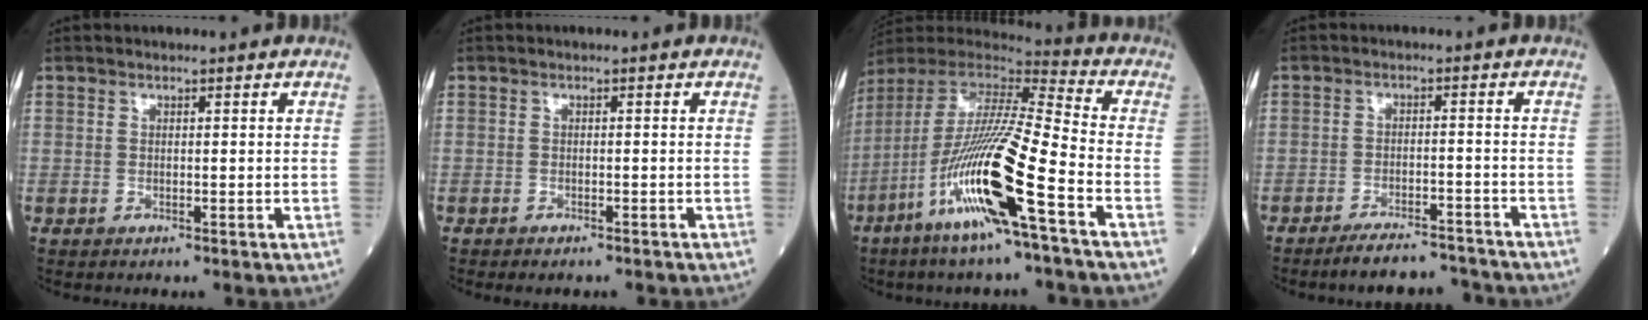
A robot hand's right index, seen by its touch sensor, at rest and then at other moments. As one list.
[{"total": 2.7, "force": [-2.3, 0.8, 1.2], "torque": [-0.017, -0.007, -0.024]}, {"total": 19.7, "force": [-8.2, 0.5, 17.9], "torque": [-0.385, -0.036, -0.165]}, {"total": 7.3, "force": [-7.0, 1.1, 1.8], "torque": [-0.021, 0.003, -0.109]}]